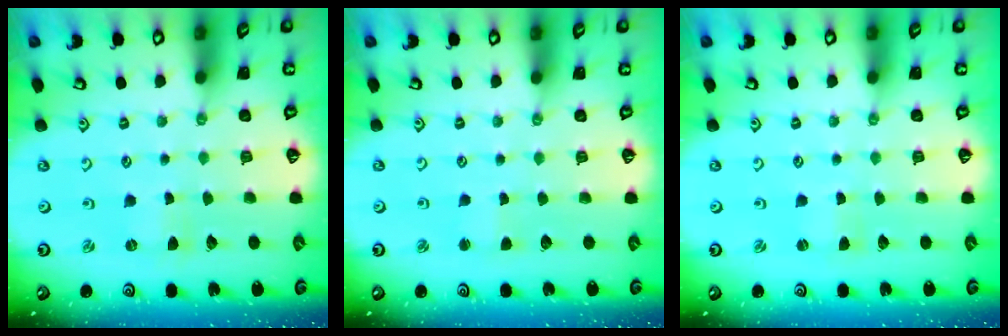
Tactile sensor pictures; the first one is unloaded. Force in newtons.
{"total": 1.6, "press": 1.5, "slide": 0.4}
{"total": 0.0}